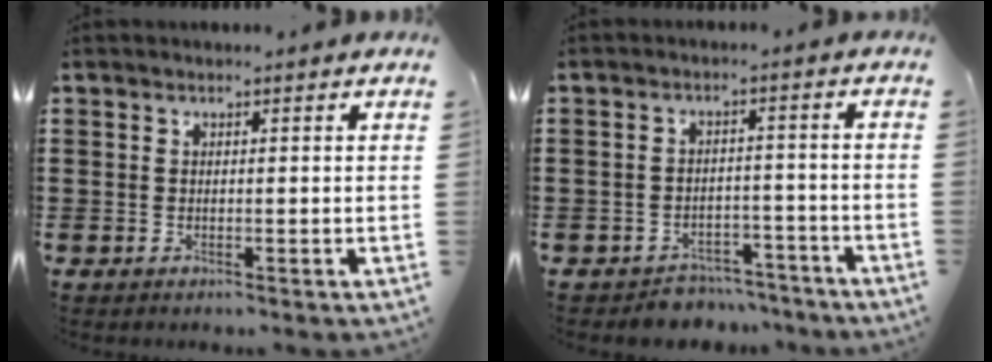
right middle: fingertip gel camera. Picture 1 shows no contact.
{"total": 3.8, "force": [-3.7, 0.8, -0.2], "torque": [-0.005, 0.004, -0.079]}